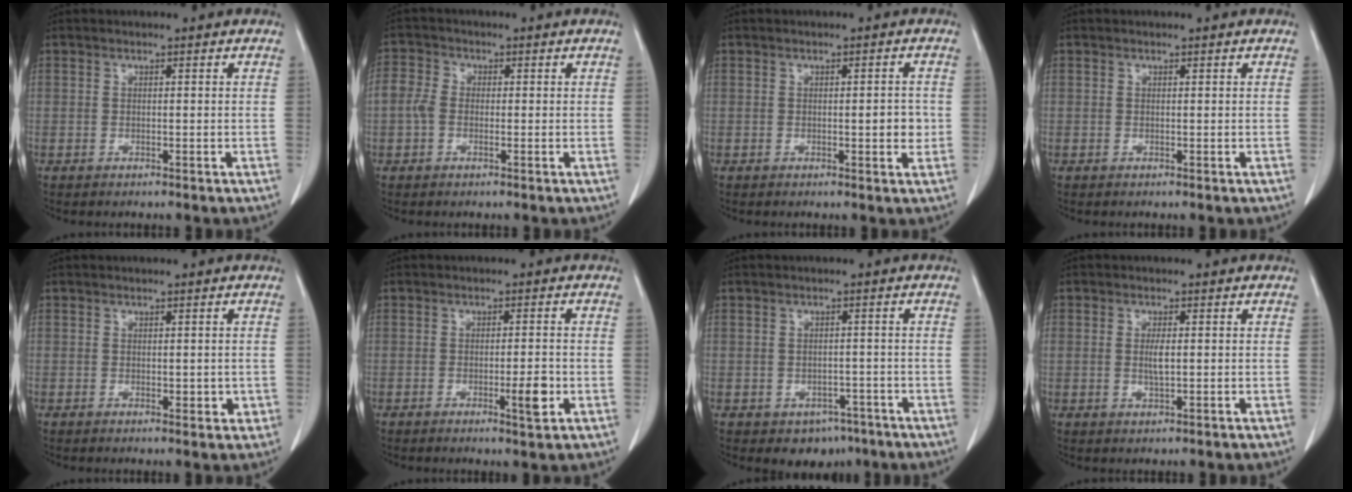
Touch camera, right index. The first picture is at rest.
{"total": 3.1, "force": [-0.4, 2.2, 2.1], "torque": [-0.060, 0.015, -0.015]}
{"total": 2.6, "force": [-0.3, 0.7, 2.5], "torque": [-0.034, 0.000, -0.003]}
{"total": 0.0}
{"total": 2.0, "force": [-0.2, 1.2, 1.6], "torque": [-0.012, -0.001, 0.002]}
{"total": 3.6, "force": [-1.2, 0.5, 3.4], "torque": [-0.051, -0.003, -0.016]}
{"total": 4.3, "force": [-2.7, 2.9, 1.6], "torque": [-0.011, 0.006, -0.028]}
{"total": 2.3, "force": [0.0, 0.6, 2.2], "torque": [-0.044, -0.002, 0.003]}